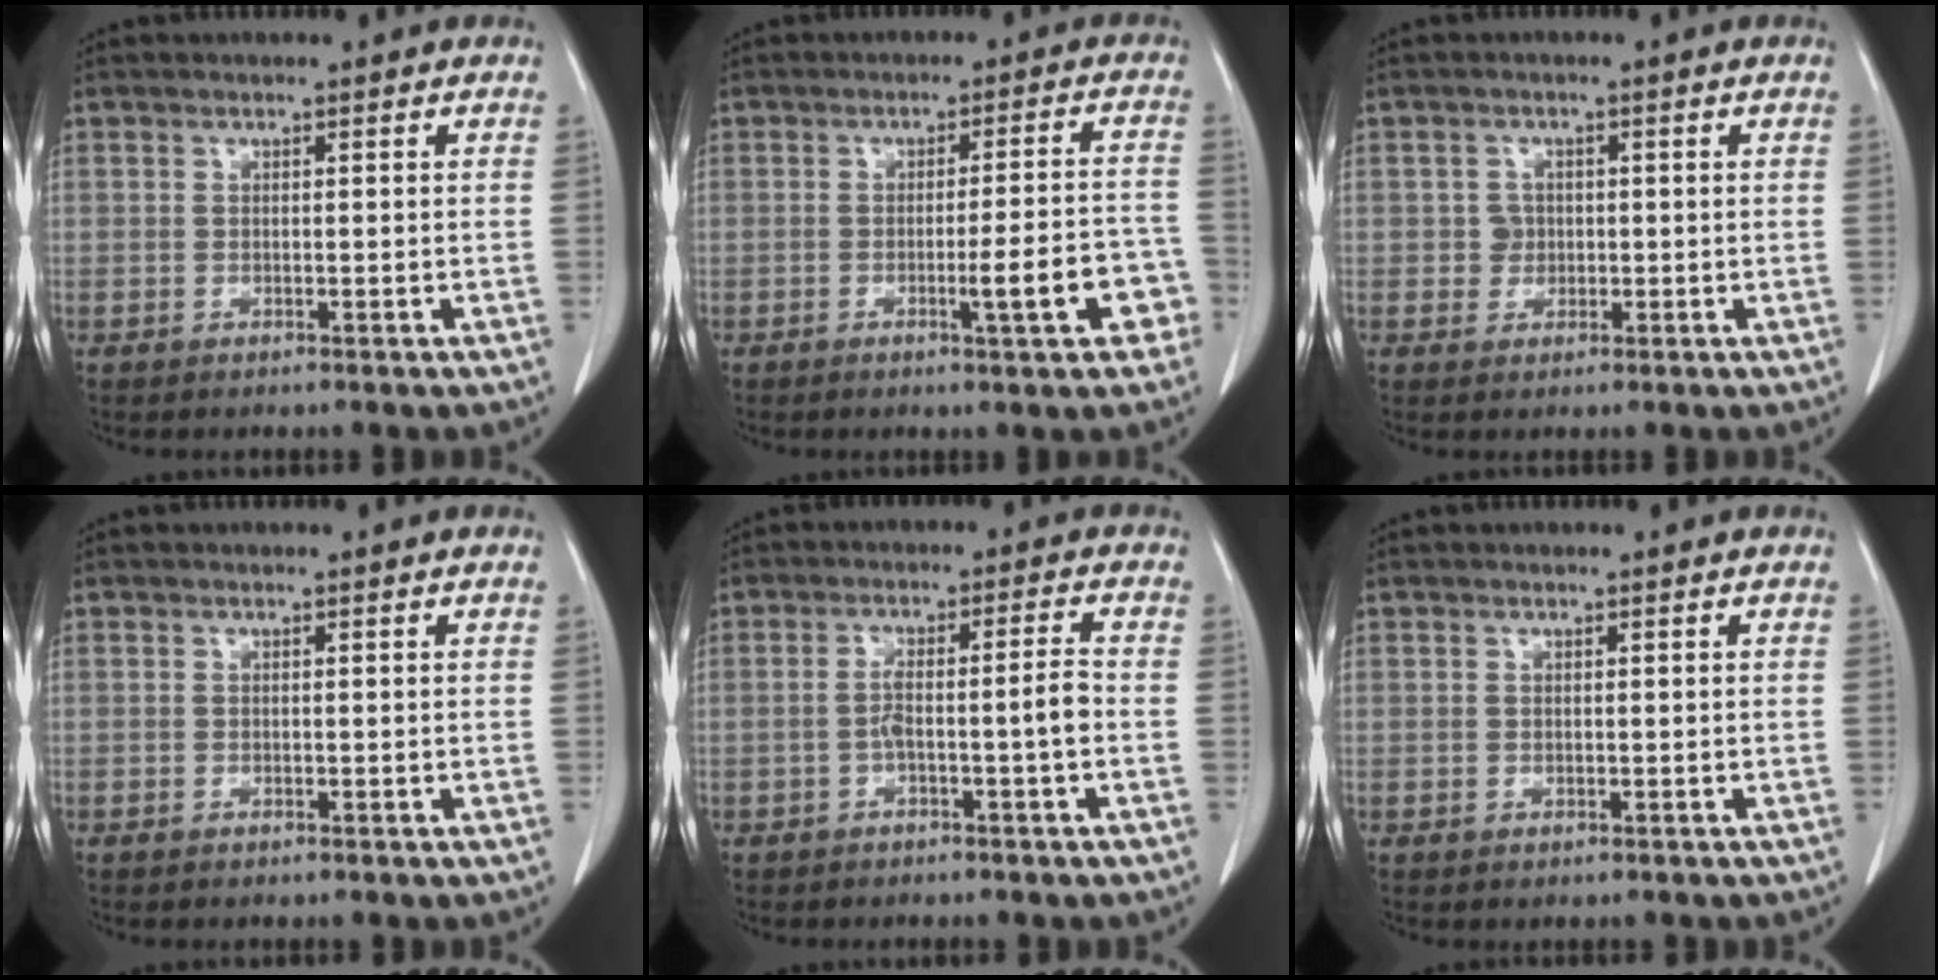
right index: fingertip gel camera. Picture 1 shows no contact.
{"total": 7.5, "force": [-3.1, 1.0, 6.8], "torque": [-0.089, 0.015, -0.033]}
{"total": 2.1, "force": [-0.1, 2.0, 0.4], "torque": [-0.005, 0.006, 0.000]}
{"total": 0.0}
{"total": 4.5, "force": [-1.7, -0.3, 4.1], "torque": [-0.078, 0.019, -0.022]}
{"total": 0.6, "force": [-0.2, 0.5, 0.0], "torque": [-0.004, 0.005, -0.001]}